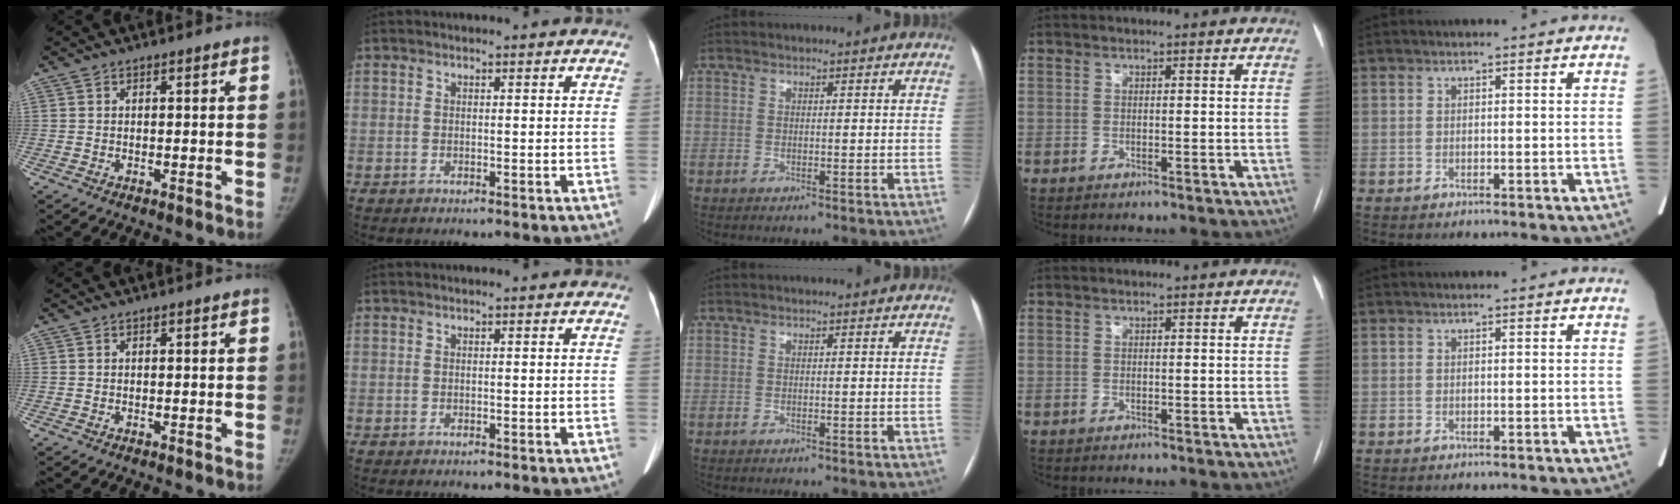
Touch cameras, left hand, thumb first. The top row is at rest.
{}